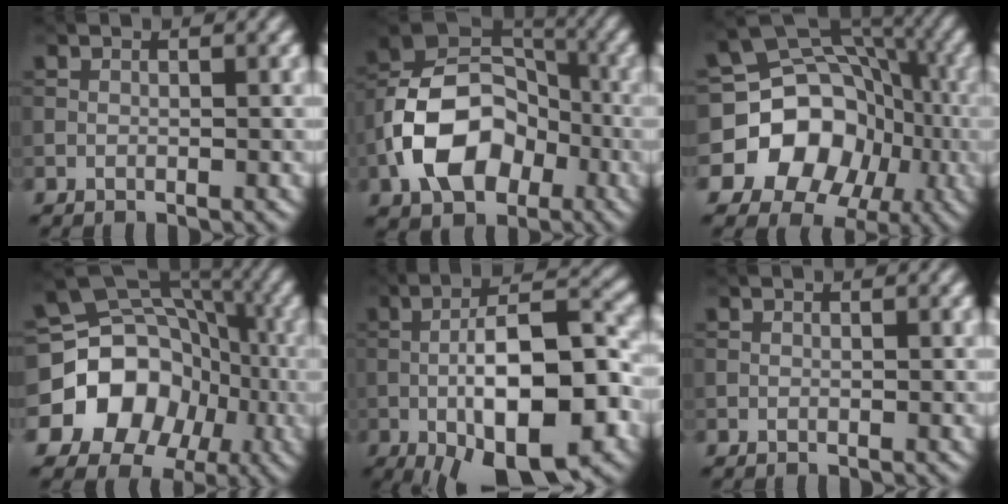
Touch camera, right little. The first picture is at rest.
{"total": 10.9, "force": [-3.6, 7.6, 7.0], "torque": [-0.131, 0.004, -0.076]}
{"total": 12.6, "force": [-3.9, 10.8, 5.3], "torque": [-0.087, 0.000, -0.097]}
{"total": 14.3, "force": [-4.6, 12.1, 5.9], "torque": [-0.109, -0.014, -0.106]}
{"total": 13.8, "force": [-4.2, 4.8, 12.2], "torque": [-0.184, 0.006, -0.068]}
{"total": 0.0}